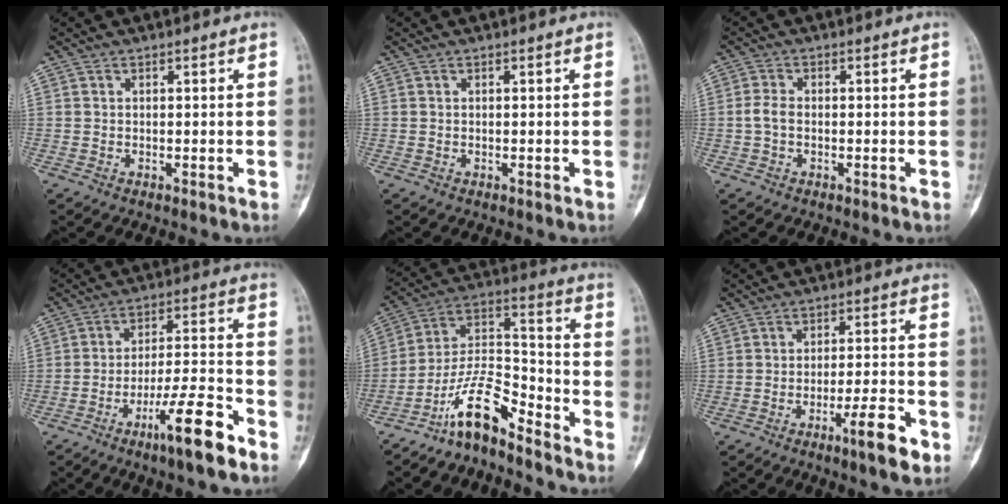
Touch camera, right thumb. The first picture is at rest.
{"total": 0.0}
{"total": 2.5, "force": [-0.4, 1.5, 2.0], "torque": [-0.043, 0.005, -0.014]}
{"total": 12.5, "force": [-7.5, 1.8, 9.9], "torque": [-0.170, 0.047, -0.125]}
{"total": 11.9, "force": [-9.2, 3.5, 6.7], "torque": [-0.123, 0.097, -0.177]}
{"total": 8.0, "force": [-4.2, 1.2, 6.7], "torque": [-0.105, 0.021, -0.064]}